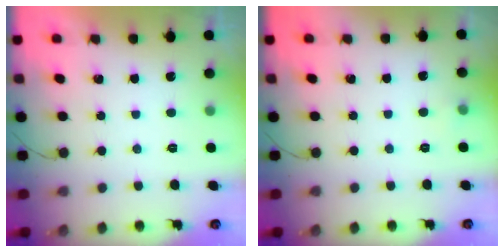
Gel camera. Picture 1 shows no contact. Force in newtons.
{"total": 3.1, "press": 2.8, "slide": 1.2}